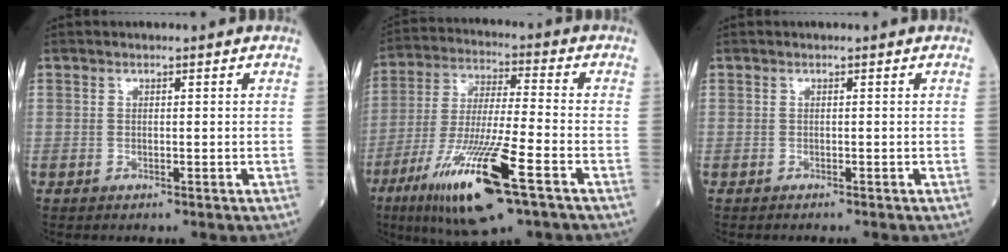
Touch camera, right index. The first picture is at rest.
{"total": 17.7, "force": [-8.7, 1.6, 15.3], "torque": [-0.310, -0.041, -0.153]}
{"total": 0.7, "force": [-0.7, 0.0, 0.2], "torque": [0.002, 0.000, -0.011]}